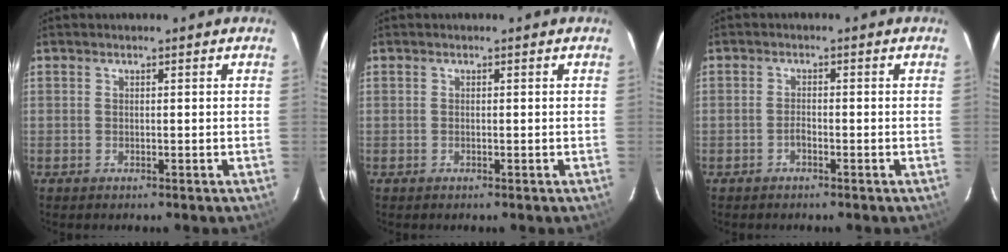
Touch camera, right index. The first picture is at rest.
{"total": 0.0}
{"total": 1.3, "force": [-1.0, 0.5, 0.7], "torque": [-0.015, 0.003, -0.019]}